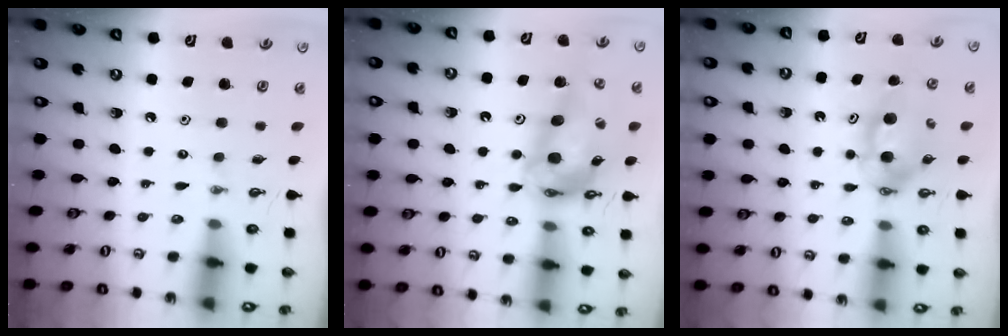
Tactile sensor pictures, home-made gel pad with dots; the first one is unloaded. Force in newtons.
{"total": 16.6, "press": 16.5, "slide": 1.6}
{"total": 6.2, "press": 5.9, "slide": 2.0}